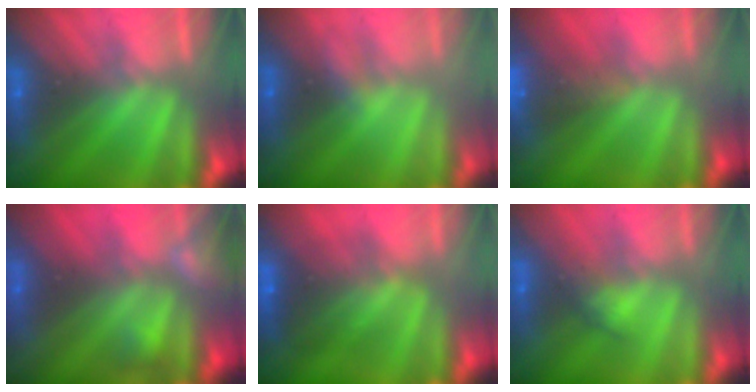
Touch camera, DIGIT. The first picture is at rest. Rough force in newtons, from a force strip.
{"total": 2.1}
{"total": 7.2}
{"total": 7.5}
{"total": 5.7}
{"total": 2.9}